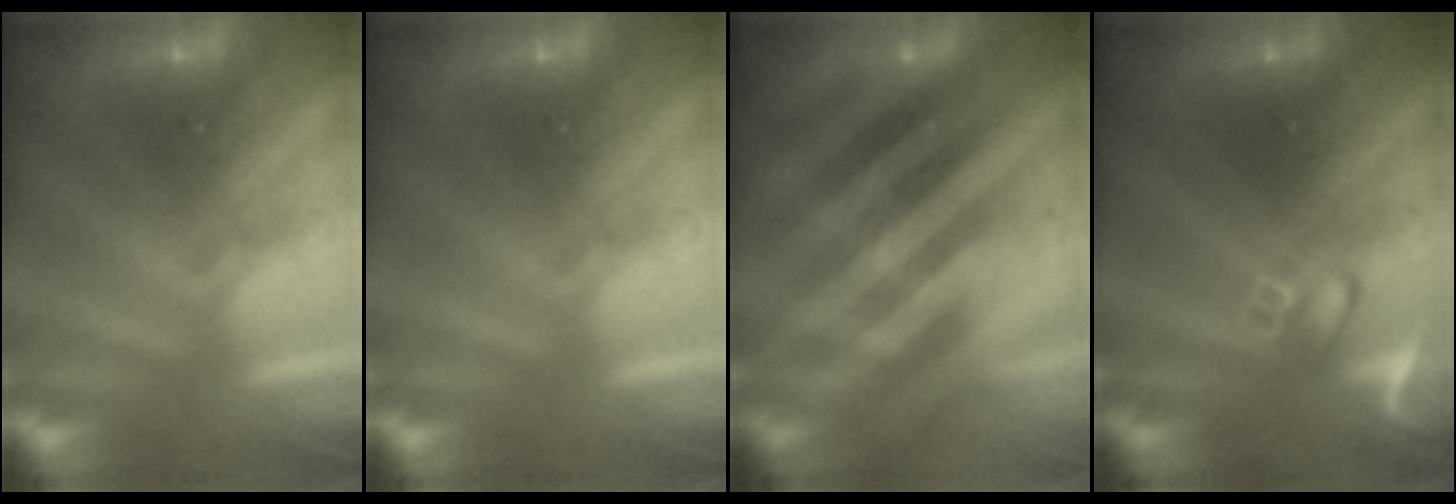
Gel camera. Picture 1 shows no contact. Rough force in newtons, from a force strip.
{"total": 0.0}
{"total": 2.3}
{"total": 2.6}